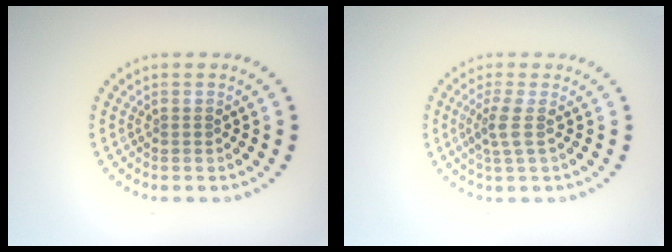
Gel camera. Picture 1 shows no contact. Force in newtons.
{"total": 1.9, "press": 1.4, "slide": 1.3}